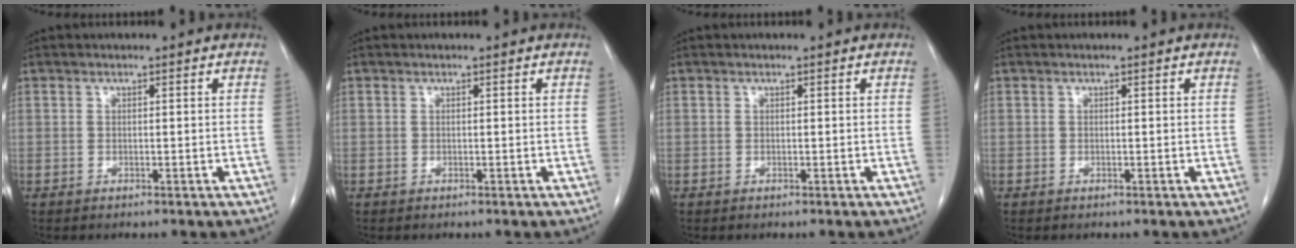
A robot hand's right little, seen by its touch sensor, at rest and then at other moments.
{"total": 0.0}
{"total": 0.0}
{"total": 0.0}